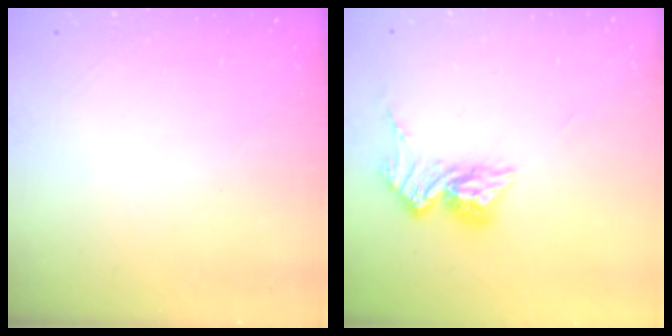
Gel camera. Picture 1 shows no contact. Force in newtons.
{"total": 11.6, "press": 11.6, "slide": 0.8}